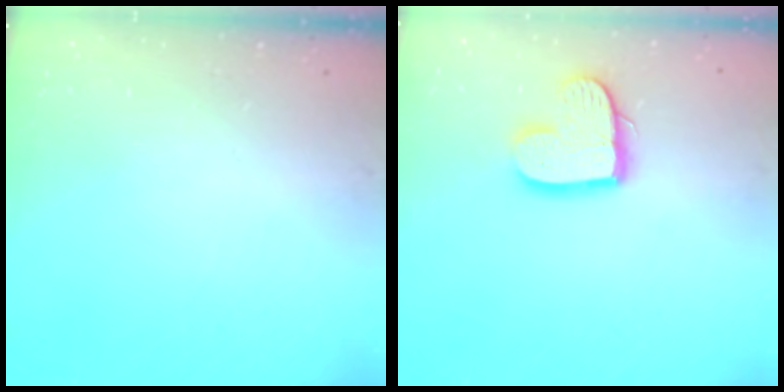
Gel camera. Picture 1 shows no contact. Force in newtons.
{"total": 12.5, "press": 12.4, "slide": 1.1}